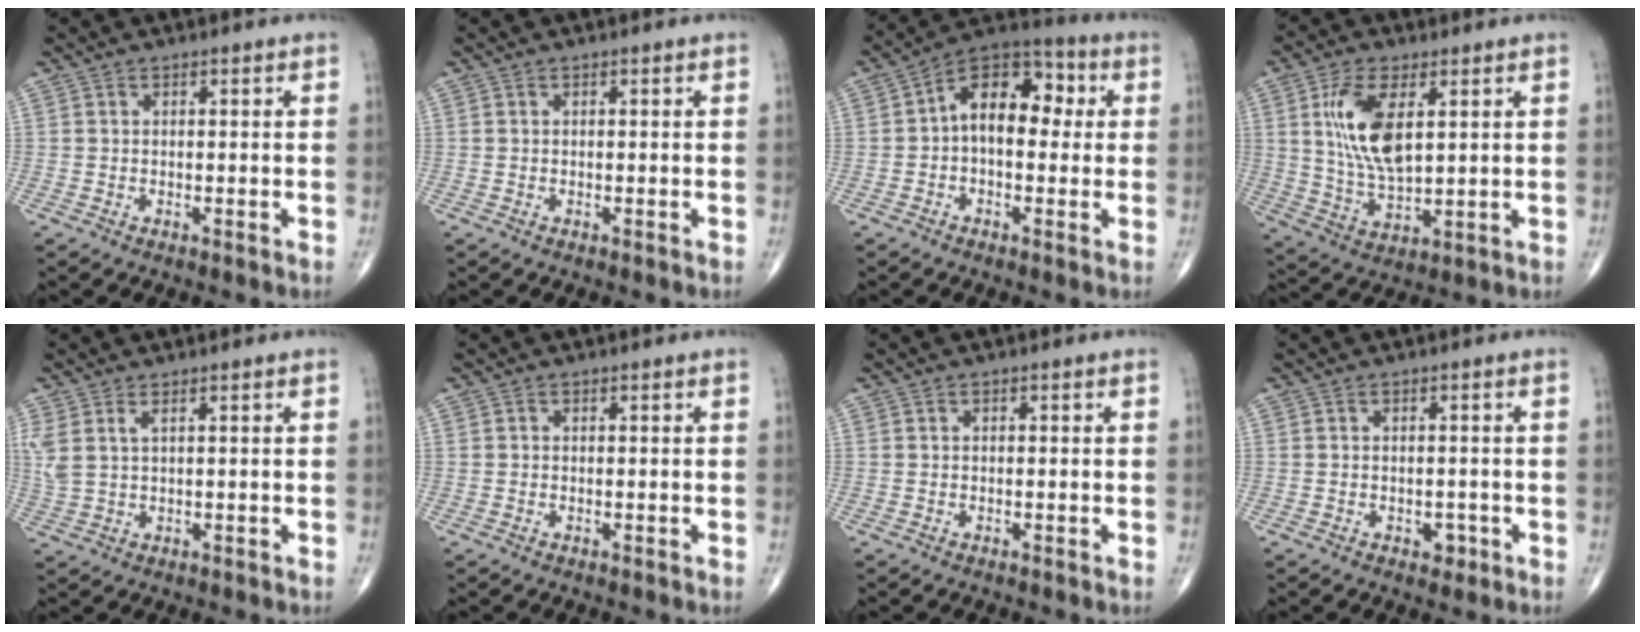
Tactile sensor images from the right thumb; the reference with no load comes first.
{"total": 0.0}
{"total": 12.8, "force": [1.2, 7.9, 10.0], "torque": [-0.119, 0.039, 0.003]}
{"total": 12.3, "force": [3.4, 5.8, 10.3], "torque": [-0.200, -0.017, 0.072]}
{"total": 4.1, "force": [1.8, 1.6, 3.3], "torque": [-0.096, 0.003, 0.046]}
{"total": 0.0}
{"total": 0.0}
{"total": 2.0, "force": [-0.8, 1.4, 1.1], "torque": [-0.005, 0.003, -0.009]}